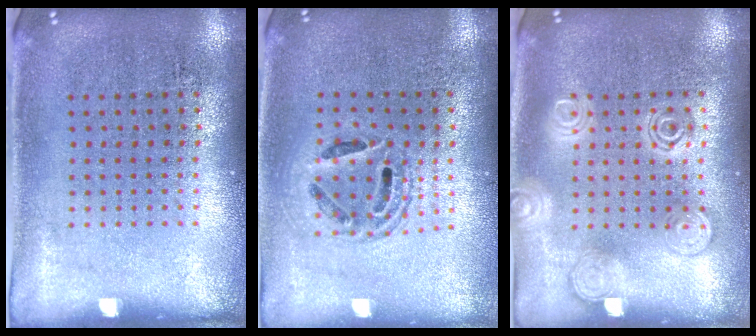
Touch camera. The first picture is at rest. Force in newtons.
{"total": 1.5, "press": 1.3, "slide": 0.7}
{"total": 2.7, "press": 2.7, "slide": 0.4}